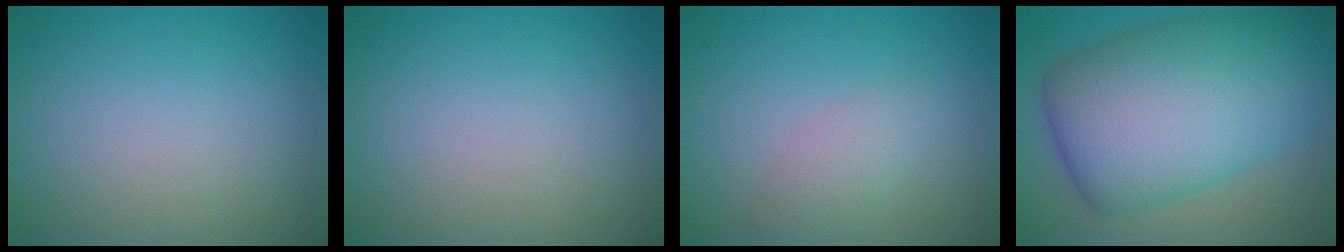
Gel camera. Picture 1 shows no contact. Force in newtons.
{"total": 0.0}
{"total": 2.0, "press": 2.0, "slide": 0.1}
{"total": 13.5, "press": 13.5, "slide": 0.2}